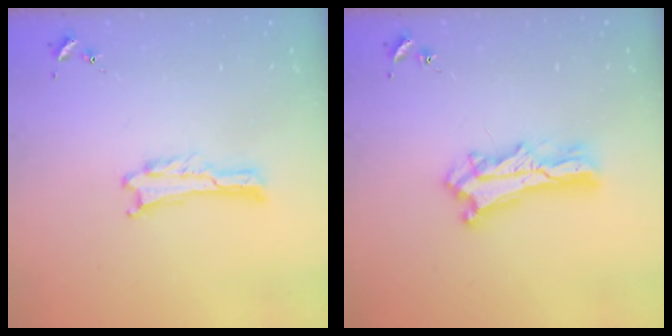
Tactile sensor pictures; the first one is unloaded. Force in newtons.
{"total": 6.7, "press": 6.6, "slide": 0.5}